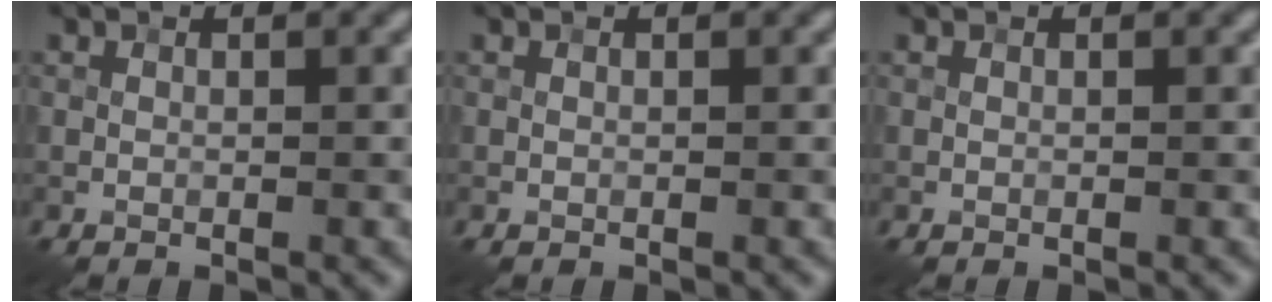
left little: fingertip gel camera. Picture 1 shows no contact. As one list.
[{"total": 0.0}, {"total": 0.0}]